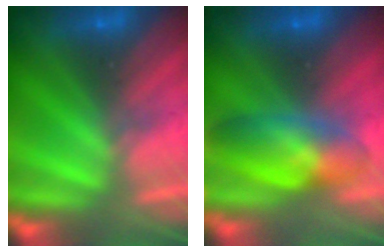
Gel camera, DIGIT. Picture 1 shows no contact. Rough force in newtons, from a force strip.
{"total": 7.8}